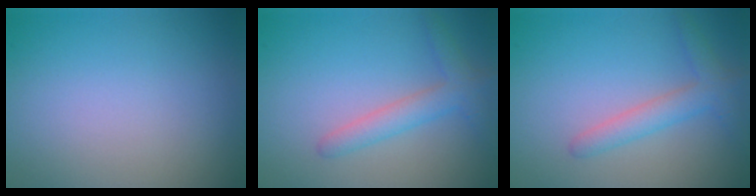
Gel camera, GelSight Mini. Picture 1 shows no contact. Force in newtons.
{"total": 2.1, "press": 2.1, "slide": 0.2}
{"total": 2.1, "press": 2.1, "slide": 0.2}